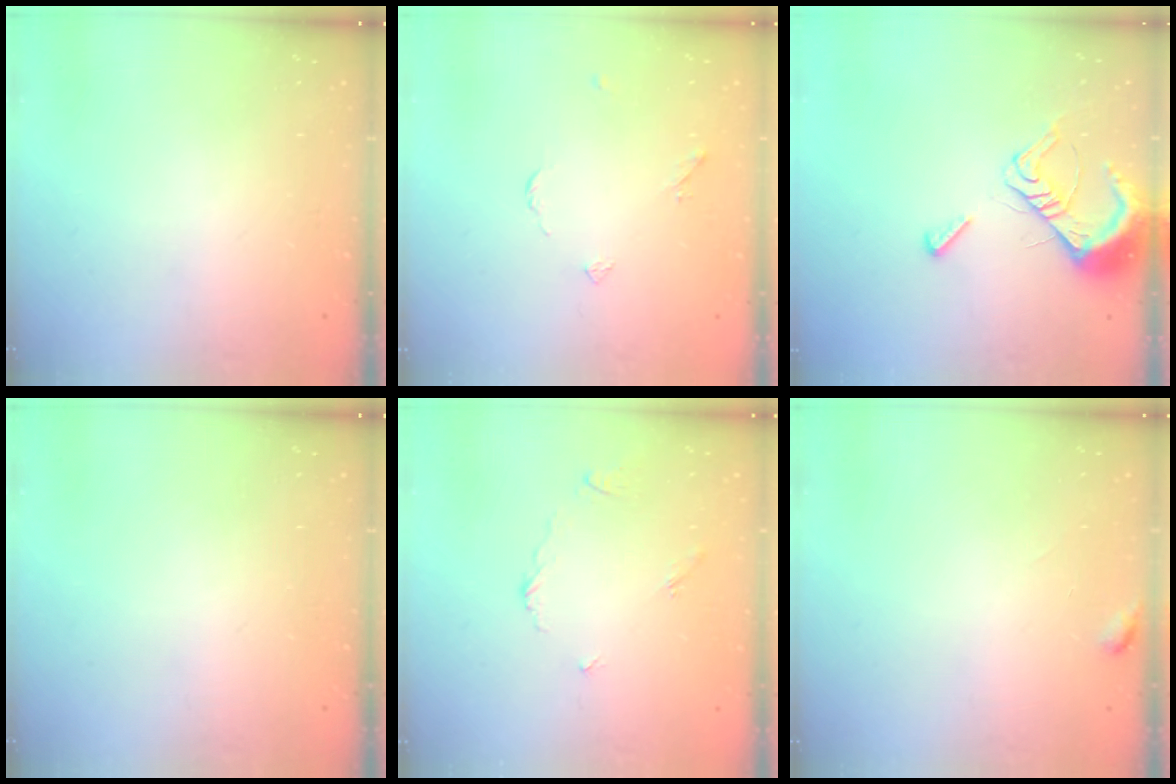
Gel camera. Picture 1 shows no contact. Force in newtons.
{"total": 3.5, "press": 3.4, "slide": 0.6}
{"total": 9.1, "press": 9.0, "slide": 1.2}
{"total": 0.0}
{"total": 4.0, "press": 4.0, "slide": 0.3}
{"total": 2.6, "press": 2.5, "slide": 0.3}